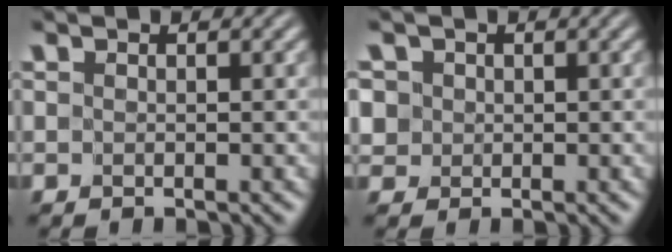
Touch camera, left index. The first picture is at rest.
{"total": 2.4, "force": [0.8, 2.2, 0.5], "torque": [-0.003, 0.014, 0.010]}